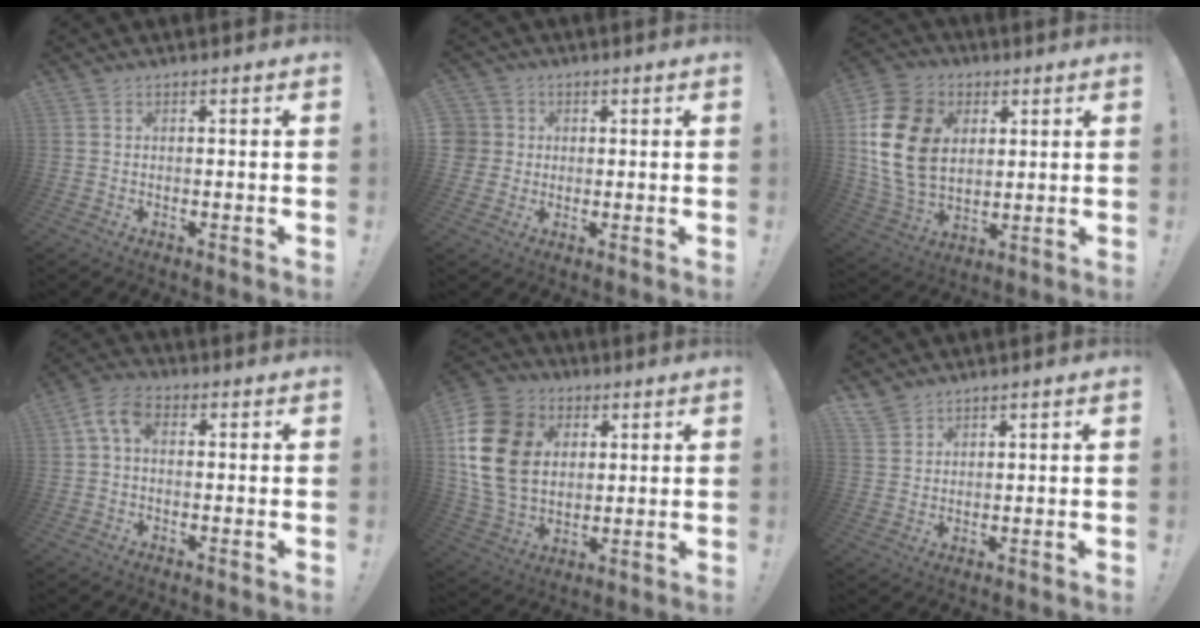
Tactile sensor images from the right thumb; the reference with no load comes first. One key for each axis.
{"total": 5.3, "fx": 0.7, "fy": 5.2, "fz": 0.8, "tx": -0.018, "ty": -0.001, "tz": 0.014}
{"total": 18.8, "fx": 4.3, "fy": 14.2, "fz": 11.6, "tx": -0.226, "ty": -0.012, "tz": 0.084}
{"total": 6.4, "fx": 1.1, "fy": 3.9, "fz": 4.9, "tx": -0.111, "ty": 0.004, "tz": 0.024}
{"total": 19.5, "fx": 4.4, "fy": 14.8, "fz": 11.9, "tx": -0.228, "ty": -0.008, "tz": 0.086}
{"total": 4.1, "fx": 3.6, "fy": 1.7, "fz": 0.9, "tx": -0.014, "ty": -0.022, "tz": 0.068}